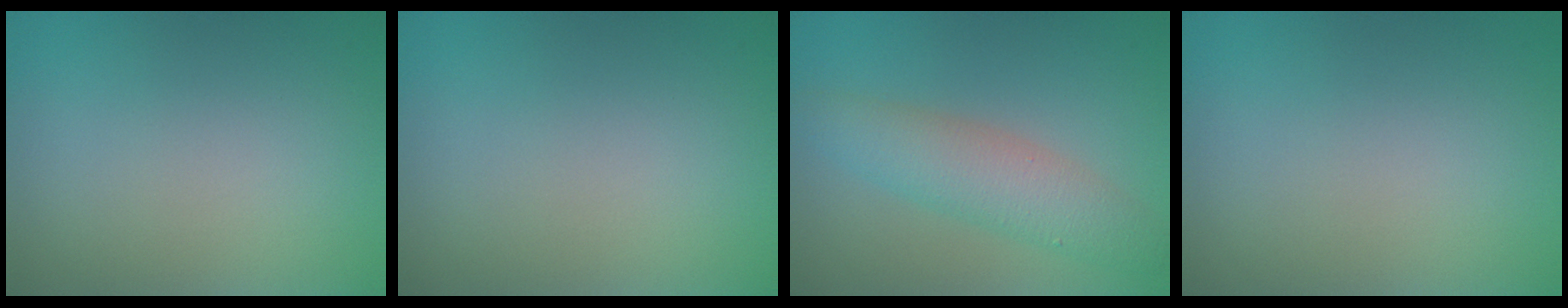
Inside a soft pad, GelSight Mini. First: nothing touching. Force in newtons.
{"total": 0.0}
{"total": 4.6, "press": 4.6, "slide": 0.0}
{"total": 0.0}